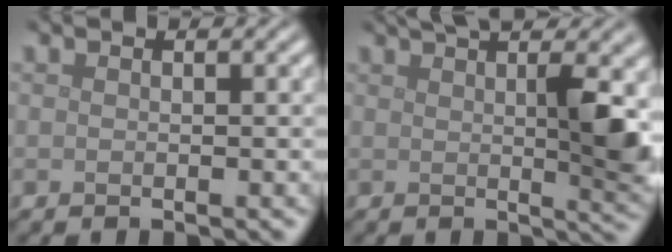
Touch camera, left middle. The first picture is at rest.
{"total": 7.2, "force": [2.5, 1.8, 6.5], "torque": [-0.075, 0.003, 0.040]}